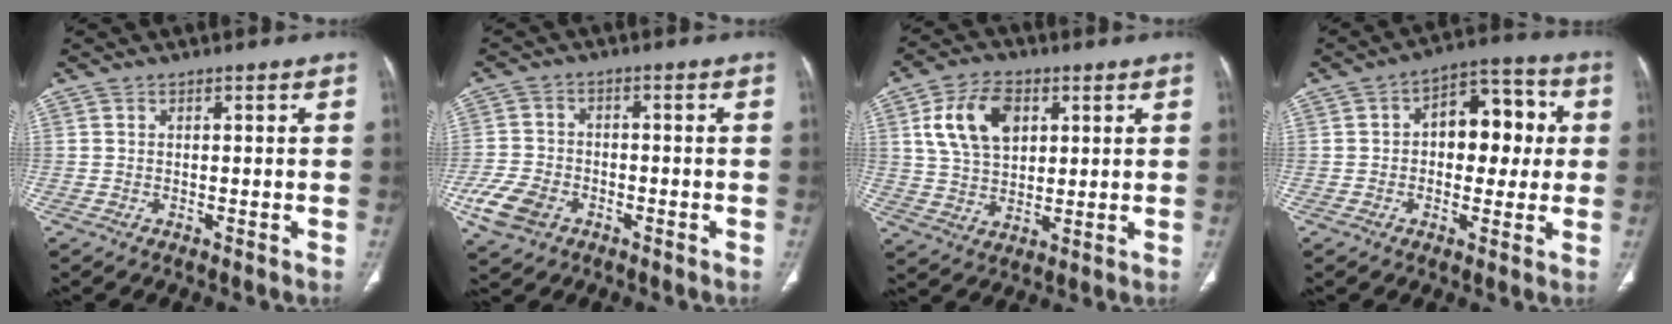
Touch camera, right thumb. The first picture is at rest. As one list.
[{"total": 7.8, "force": [-3.6, 5.5, 4.3], "torque": [-0.091, 0.012, -0.065]}, {"total": 12.0, "force": [4.0, 7.7, 8.2], "torque": [-0.134, -0.004, 0.075]}, {"total": 12.3, "force": [1.3, 7.6, 9.5], "torque": [-0.089, 0.029, 0.013]}]